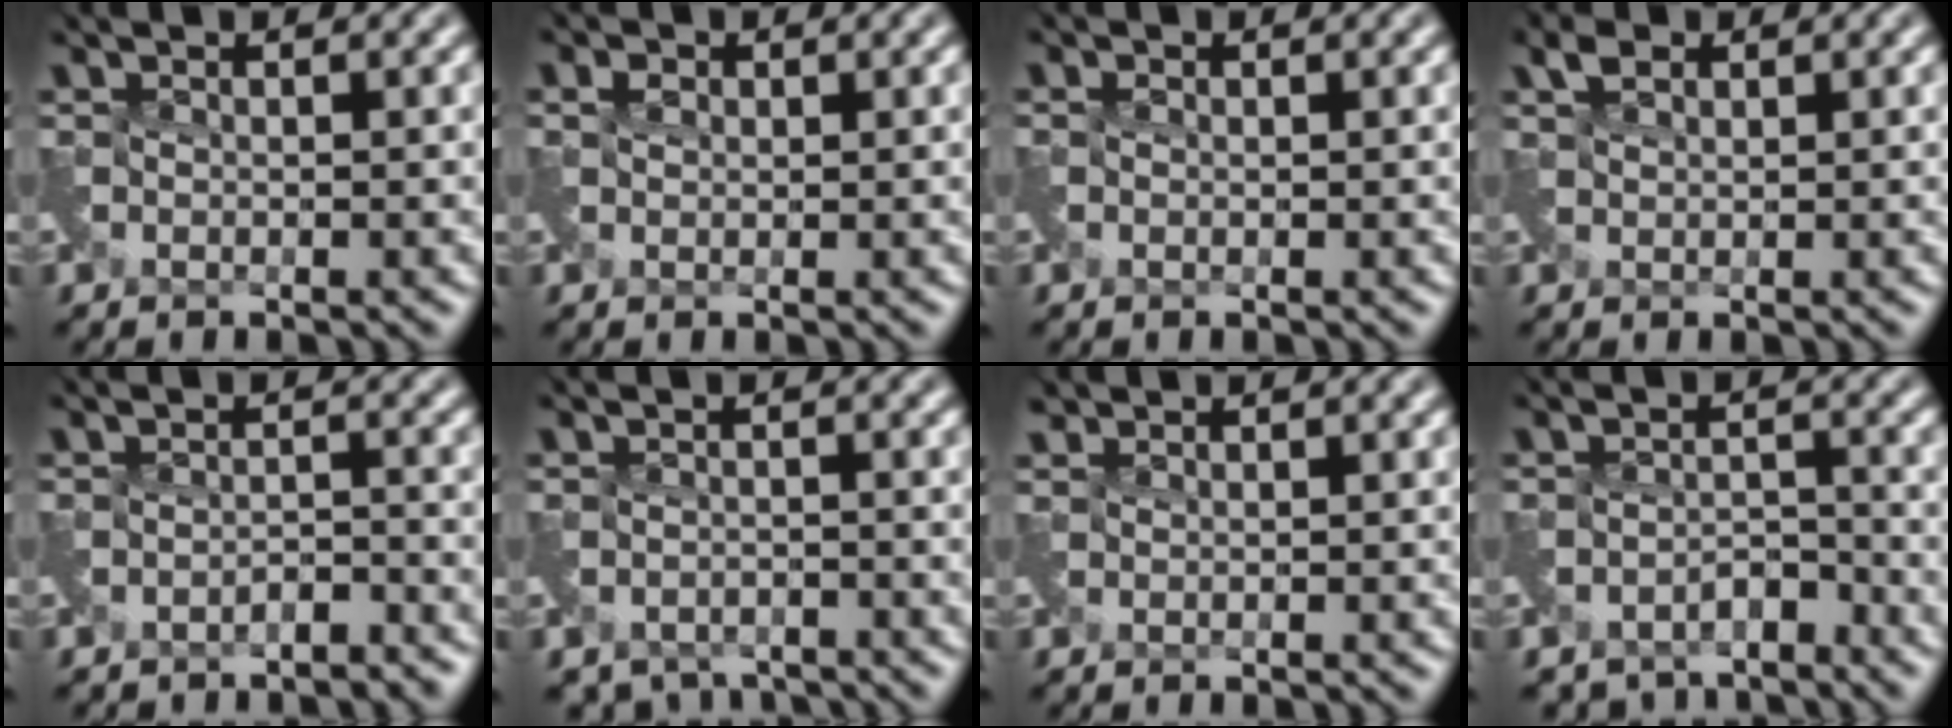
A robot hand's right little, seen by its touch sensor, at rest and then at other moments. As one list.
[{"total": 0.7, "force": [0.4, 0.5, 0.1], "torque": [-0.001, 0.002, 0.009]}, {"total": 0.0}, {"total": 1.5, "force": [1.3, 0.6, 0.5], "torque": [-0.011, 0.006, 0.027]}, {"total": 2.1, "force": [-1.9, 0.7, 0.7], "torque": [-0.007, -0.011, -0.033]}, {"total": 3.4, "force": [-2.9, 1.7, 0.8], "torque": [-0.006, -0.018, -0.048]}, {"total": 0.7, "force": [0.6, -0.1, -0.2], "torque": [0.001, 0.003, 0.018]}, {"total": 3.7, "force": [-3.3, 1.4, 0.9], "torque": [-0.008, -0.017, -0.054]}]